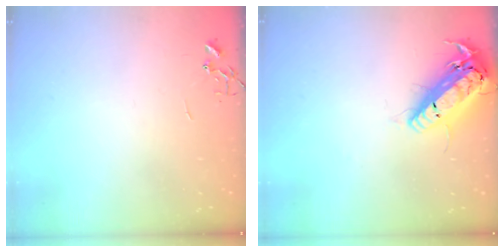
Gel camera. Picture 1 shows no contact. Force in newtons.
{"total": 18.4, "press": 18.1, "slide": 3.2}